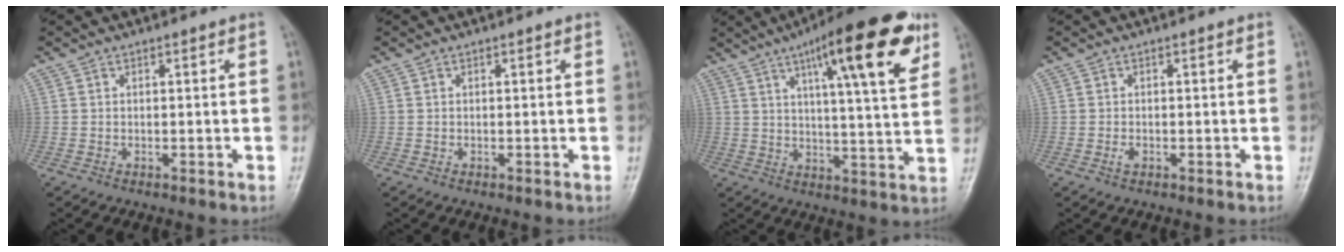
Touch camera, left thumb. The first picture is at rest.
{"total": 0.0}
{"total": 16.6, "force": [7.6, 3.8, 14.3], "torque": [-0.191, -0.012, 0.102]}
{"total": 0.9, "force": [-0.5, 0.5, 0.5], "torque": [-0.011, -0.001, -0.011]}